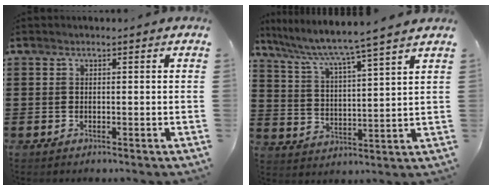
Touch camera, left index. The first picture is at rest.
{"total": 4.8, "force": [4.2, -0.8, 2.3], "torque": [-0.066, -0.038, 0.060]}